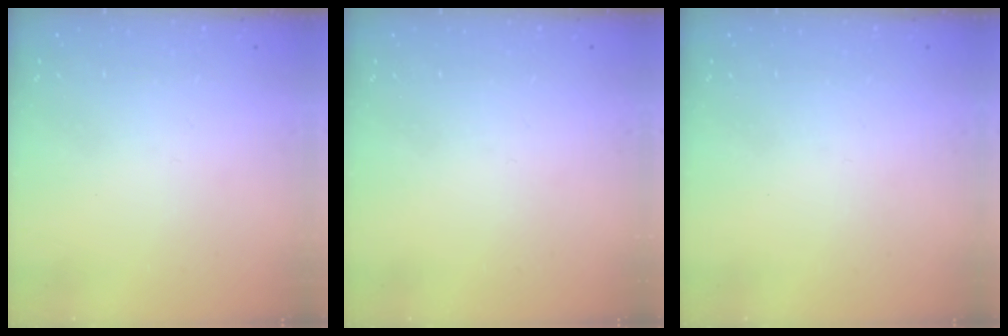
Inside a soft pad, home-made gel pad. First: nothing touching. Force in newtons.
{"total": 0.0}
{"total": 0.0}